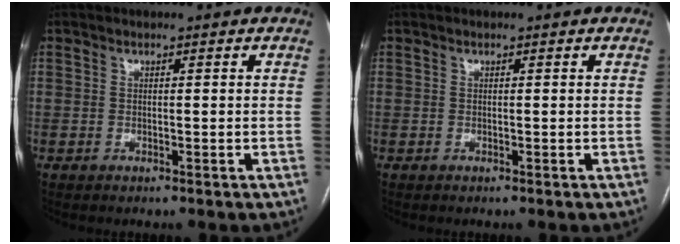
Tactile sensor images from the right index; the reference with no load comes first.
{"total": 0.0}